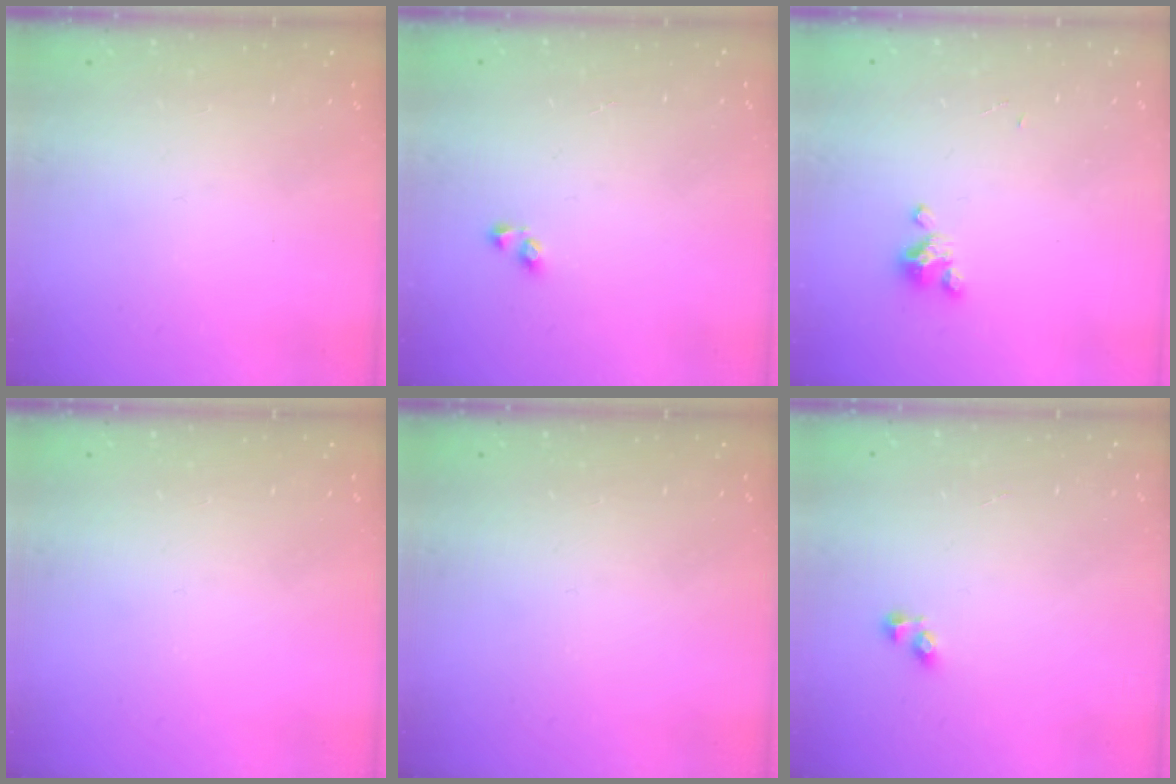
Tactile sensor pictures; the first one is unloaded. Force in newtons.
{"total": 2.9, "press": 2.9, "slide": 0.3}
{"total": 2.3, "press": 2.2, "slide": 0.4}
{"total": 0.0}
{"total": 0.0}
{"total": 2.0, "press": 2.0, "slide": 0.3}